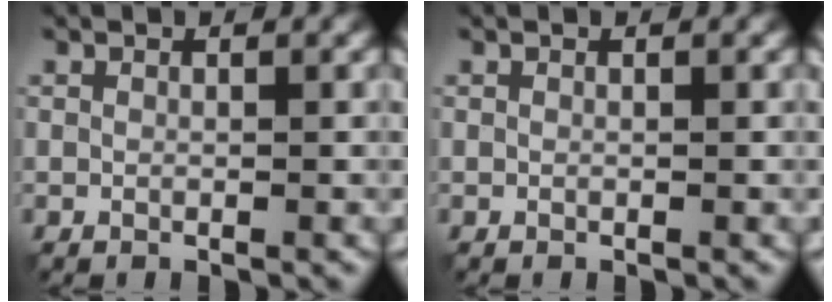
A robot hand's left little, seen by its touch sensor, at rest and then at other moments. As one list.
[{"total": 0.0}]